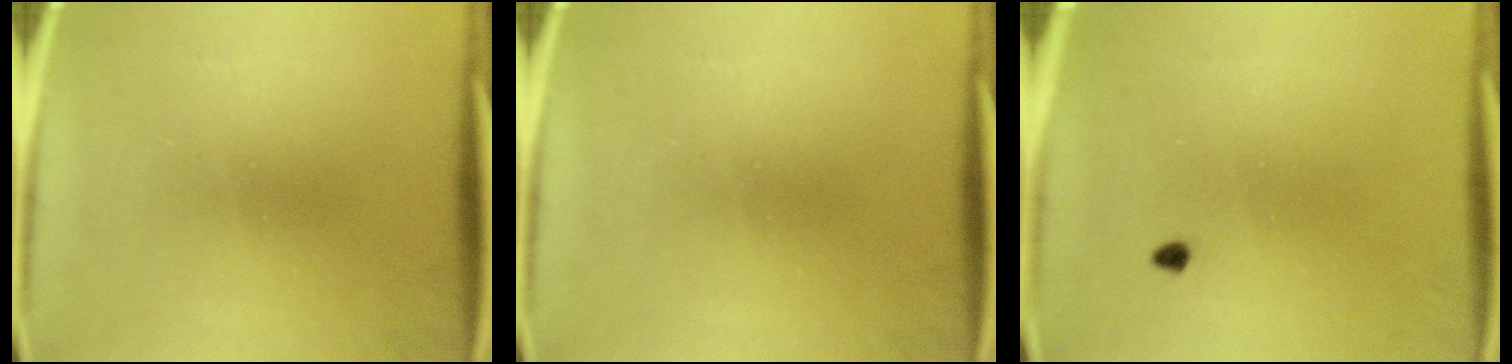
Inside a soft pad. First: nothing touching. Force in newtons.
{"total": 0.0}
{"total": 0.7}